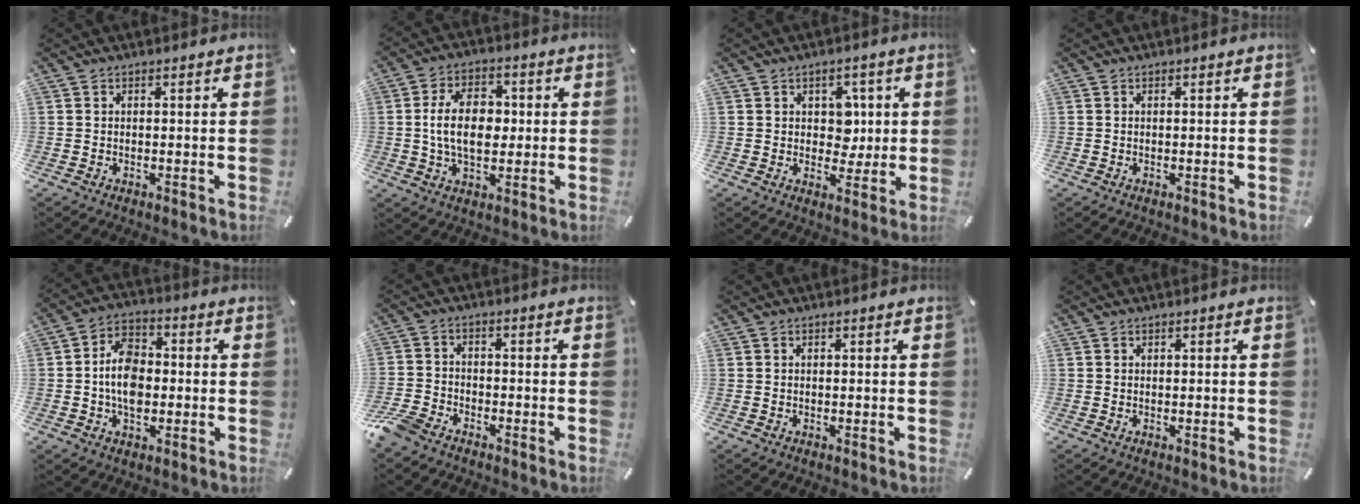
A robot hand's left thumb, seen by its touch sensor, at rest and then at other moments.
{"total": 11.5, "force": [0.4, 7.6, 8.7], "torque": [-0.164, 0.004, 0.001]}
{"total": 6.6, "force": [1.2, 5.5, 3.4], "torque": [-0.041, -0.001, 0.014]}
{"total": 0.0}
{"total": 9.9, "force": [-1.4, 6.8, 7.1], "torque": [-0.135, 0.009, -0.027]}
{"total": 5.4, "force": [-4.5, 2.4, 1.8], "torque": [-0.056, 0.012, -0.093]}
{"total": 0.0}
{"total": 0.0}